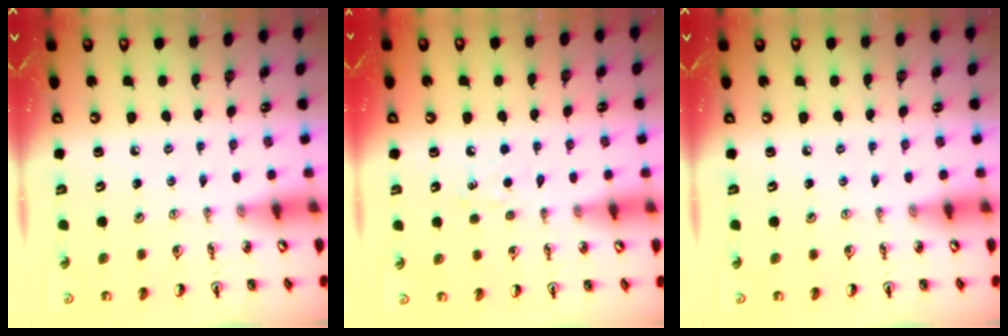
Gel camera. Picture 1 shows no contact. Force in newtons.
{"total": 5.3, "press": 5.2, "slide": 0.8}
{"total": 0.0}